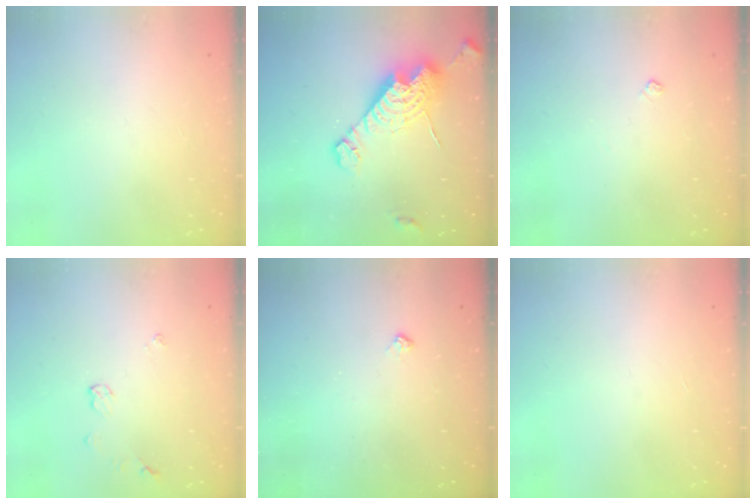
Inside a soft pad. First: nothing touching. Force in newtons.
{"total": 16.6, "press": 16.5, "slide": 1.5}
{"total": 3.2, "press": 3.1, "slide": 0.5}
{"total": 4.6, "press": 4.6, "slide": 0.6}
{"total": 5.7, "press": 5.6, "slide": 0.8}
{"total": 0.0}